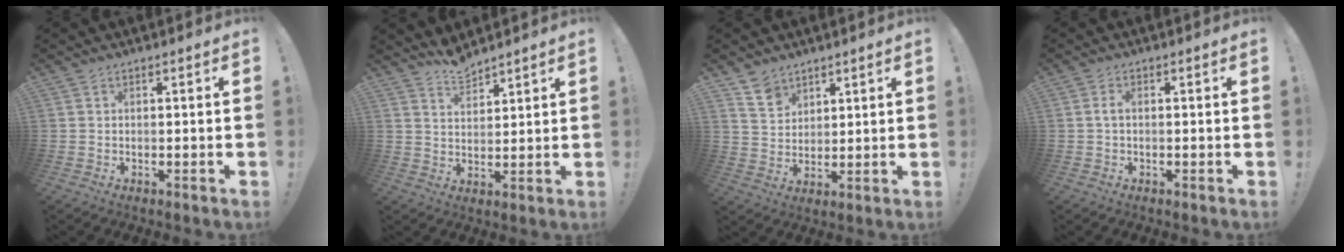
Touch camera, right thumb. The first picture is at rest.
{"total": 5.6, "force": [5.2, 1.5, 1.3], "torque": [-0.024, -0.036, 0.096]}
{"total": 7.3, "force": [5.5, 4.5, 1.5], "torque": [-0.020, -0.040, 0.105]}
{"total": 1.6, "force": [-0.1, 0.6, 1.5], "torque": [-0.033, 0.008, -0.003]}